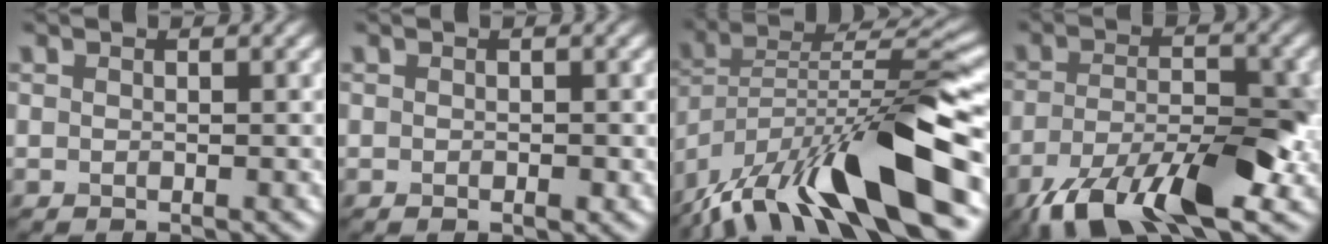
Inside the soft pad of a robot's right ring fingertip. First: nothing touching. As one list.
[{"total": 0.9, "force": [-0.3, 0.4, 0.7], "torque": [-0.009, -0.001, -0.003]}, {"total": 14.3, "force": [-8.9, 3.7, 10.5], "torque": [-0.169, 0.015, -0.165]}, {"total": 10.8, "force": [-6.2, 4.0, 7.9], "torque": [-0.149, -0.009, -0.110]}]